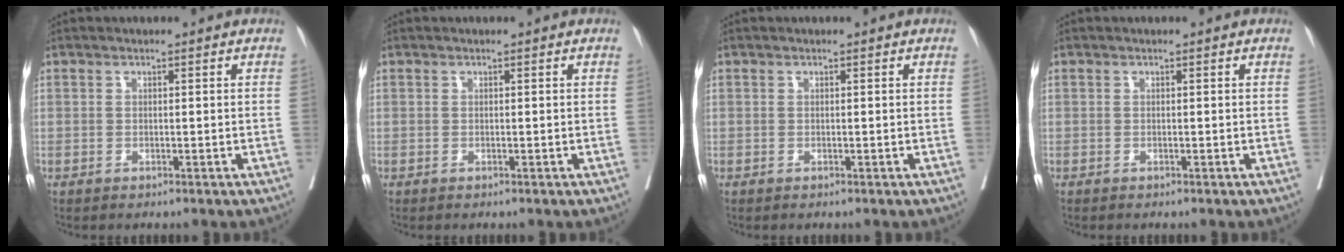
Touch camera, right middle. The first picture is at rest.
{"total": 0.0}
{"total": 0.0}
{"total": 0.0}